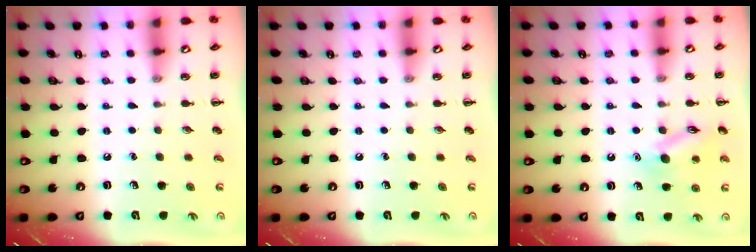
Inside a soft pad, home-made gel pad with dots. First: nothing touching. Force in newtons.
{"total": 0.0}
{"total": 11.6, "press": 11.5, "slide": 0.6}